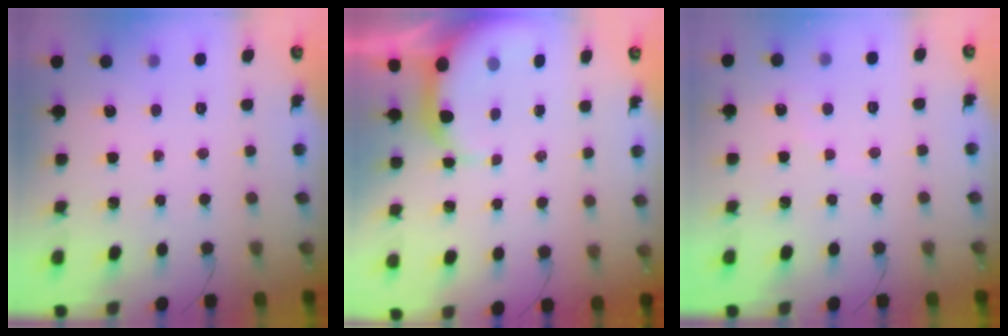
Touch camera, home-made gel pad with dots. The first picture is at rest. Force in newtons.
{"total": 6.2, "press": 6.1, "slide": 1.1}
{"total": 3.4, "press": 3.3, "slide": 1.0}